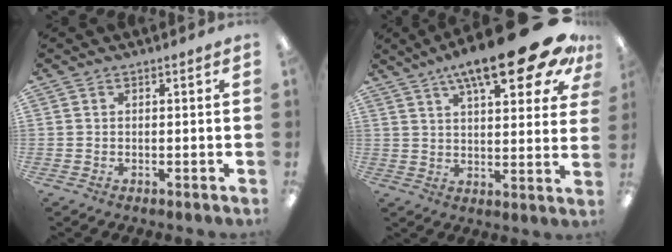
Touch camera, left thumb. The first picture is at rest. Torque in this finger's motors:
{"motor_torque": [2.02, 1.82, 1.97, -0.79, 0.12]}